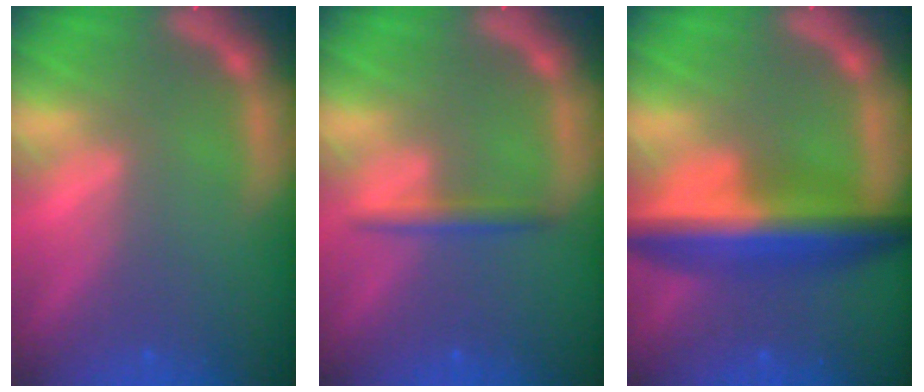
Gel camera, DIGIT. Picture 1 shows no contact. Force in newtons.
{"total": 1.9}
{"total": 8.4}